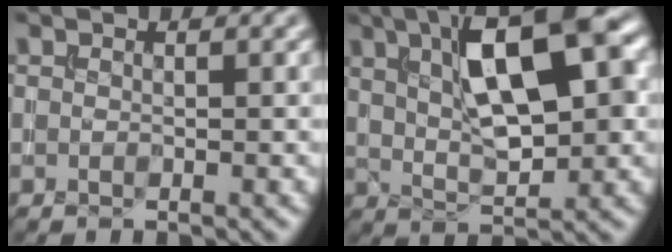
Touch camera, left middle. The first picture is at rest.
{"total": 10.3, "force": [3.5, 3.6, 9.0], "torque": [-0.146, 0.010, 0.058]}